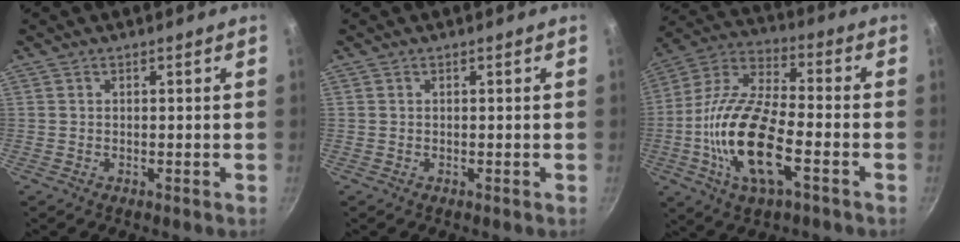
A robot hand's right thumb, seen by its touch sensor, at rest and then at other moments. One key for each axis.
{"total": 0.0}
{"total": 19.7, "fx": -5.4, "fy": 8.0, "fz": 17.1, "tx": -0.346, "ty": 0.026, "tz": -0.097}